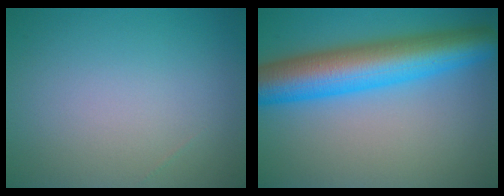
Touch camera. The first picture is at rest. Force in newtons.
{"total": 9.6, "press": 9.6, "slide": 0.2}